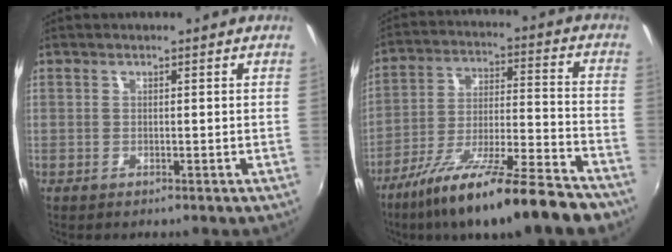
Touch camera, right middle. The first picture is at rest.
{"total": 22.2, "force": [-17.0, 3.0, 14.0], "torque": [-0.245, -0.044, -0.267]}